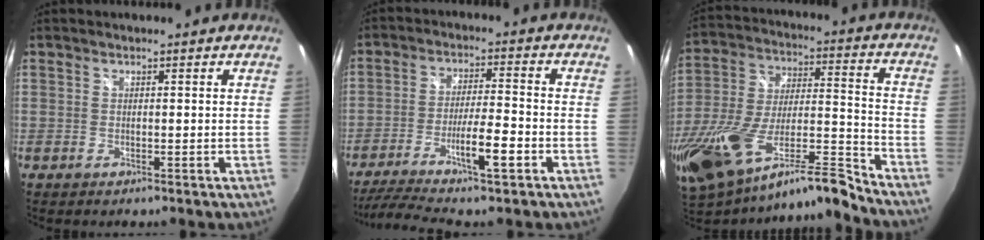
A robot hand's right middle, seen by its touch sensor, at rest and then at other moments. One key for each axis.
{"total": 12.9, "fx": -8.1, "fy": 1.0, "fz": 10.0, "tx": -0.200, "ty": -0.018, "tz": -0.137}
{"total": 22.7, "fx": -17.2, "fy": 3.9, "fz": 14.3, "tx": -0.273, "ty": -0.049, "tz": -0.291}